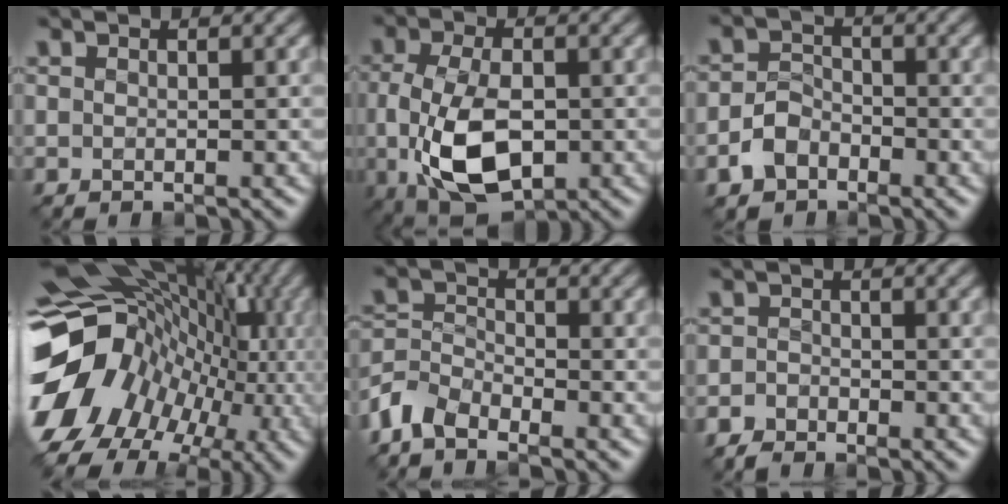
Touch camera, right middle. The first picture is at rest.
{"total": 8.9, "force": [-1.8, 4.9, 7.2], "torque": [-0.153, -0.017, -0.028]}
{"total": 3.0, "force": [-1.8, 2.1, 1.3], "torque": [-0.021, 0.007, -0.038]}
{"total": 17.3, "force": [-3.1, 13.4, 10.5], "torque": [-0.198, 0.011, -0.037]}
{"total": 4.3, "force": [-3.3, 1.9, 1.9], "torque": [-0.040, -0.001, -0.079]}
{"total": 1.8, "force": [-1.5, 0.9, 0.4], "torque": [-0.005, 0.002, -0.035]}